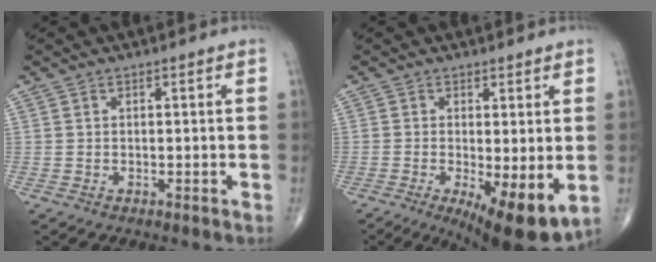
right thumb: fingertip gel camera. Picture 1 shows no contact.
{"total": 10.8, "force": [-2.6, 3.3, 10.0], "torque": [-0.148, -0.024, -0.031]}